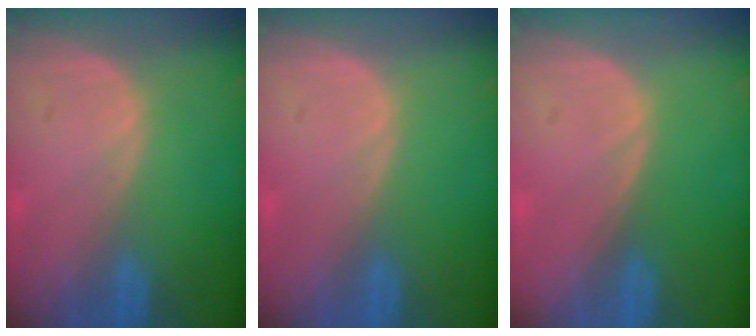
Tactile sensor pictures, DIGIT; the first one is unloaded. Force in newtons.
{"total": 0.0}
{"total": 0.0}